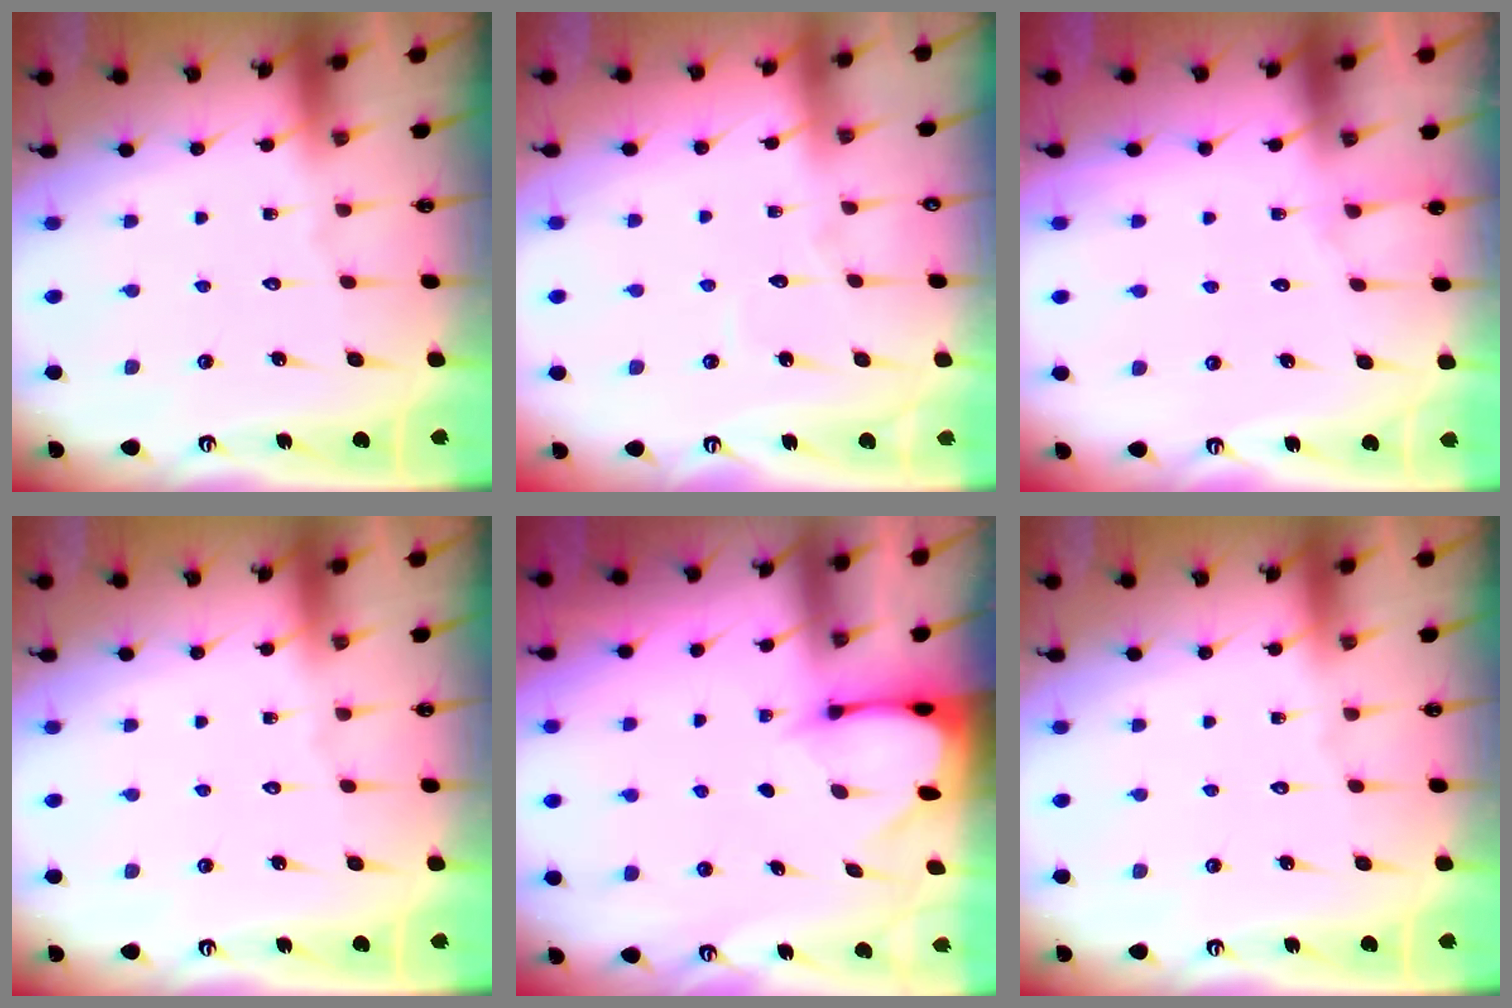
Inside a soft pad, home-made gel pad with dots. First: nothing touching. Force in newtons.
{"total": 2.8, "press": 2.8, "slide": 0.3}
{"total": 5.4, "press": 5.4, "slide": 0.5}
{"total": 0.0}
{"total": 2.4, "press": 2.3, "slide": 0.3}
{"total": 0.0}